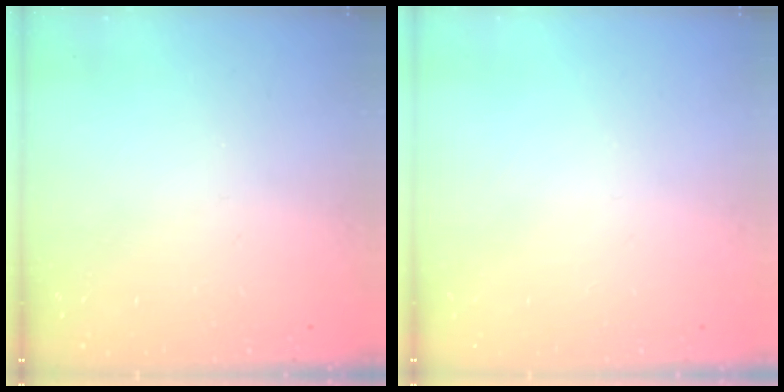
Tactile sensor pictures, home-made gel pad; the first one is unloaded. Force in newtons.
{"total": 0.0}